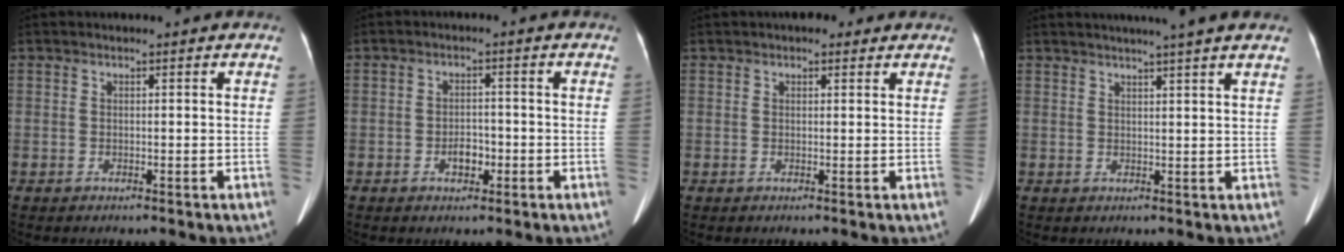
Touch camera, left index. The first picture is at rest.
{"total": 2.8, "force": [-1.2, 1.7, 1.9], "torque": [-0.030, 0.008, -0.018]}
{"total": 2.2, "force": [1.5, 1.5, 0.8], "torque": [-0.009, 0.013, 0.016]}
{"total": 7.3, "force": [6.1, -1.2, 3.9], "torque": [-0.049, 0.017, 0.067]}